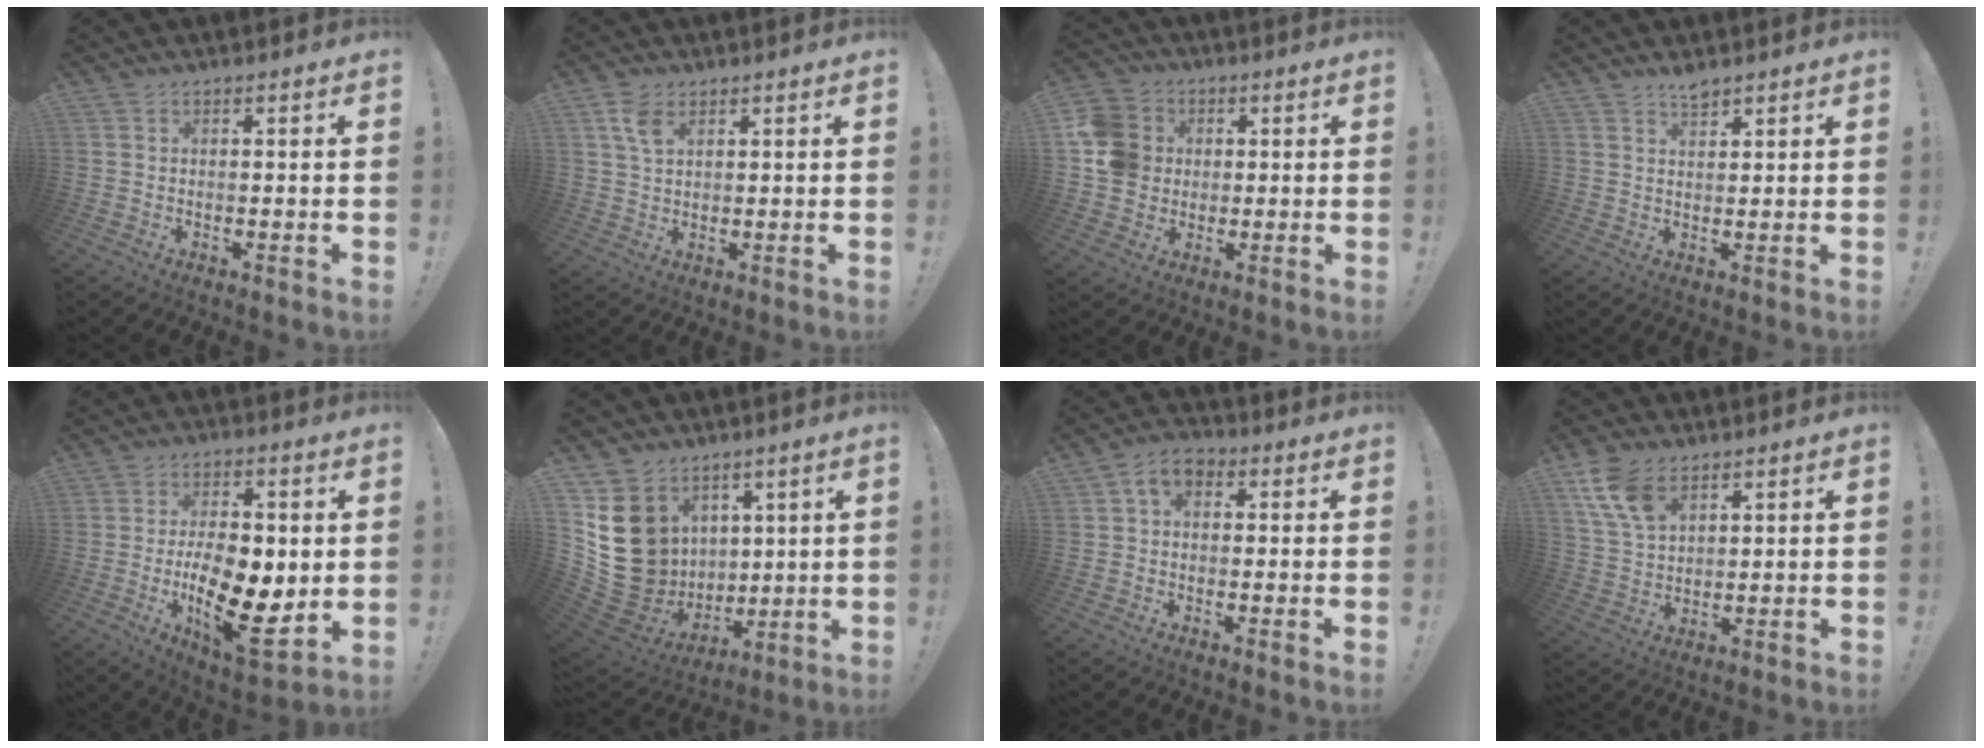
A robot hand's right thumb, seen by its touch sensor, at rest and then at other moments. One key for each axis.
{"total": 5.8, "fx": 2.9, "fy": 2.9, "fz": 4.1, "tx": -0.068, "ty": -0.009, "tz": 0.054}
{"total": 11.7, "fx": 0.9, "fy": 10.8, "fz": 4.4, "tx": -0.073, "ty": 0.010, "tz": 0.022}
{"total": 3.0, "fx": 2.6, "fy": 0.9, "fz": 1.2, "tx": -0.002, "ty": -0.022, "tz": 0.042}
{"total": 18.5, "fx": -2.3, "fy": 9.2, "fz": 15.8, "tx": -0.256, "ty": -0.014, "tz": -0.030}
{"total": 18.0, "fx": 4.4, "fy": 16.0, "fz": 7.0, "tx": -0.139, "ty": -0.038, "tz": 0.123}
{"total": 5.9, "fx": 1.5, "fy": 3.9, "fz": 4.1, "tx": -0.066, "ty": 0.003, "tz": 0.030}
{"total": 10.5, "fx": 6.0, "fy": 5.8, "fz": 6.3, "tx": -0.116, "ty": -0.022, "tz": 0.116}